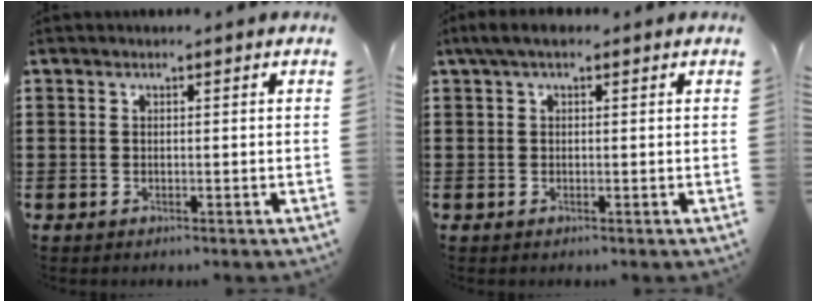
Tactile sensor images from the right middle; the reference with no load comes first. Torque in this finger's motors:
{"motor_torque": [0.76, -0.63, 0.27, 0.09]}